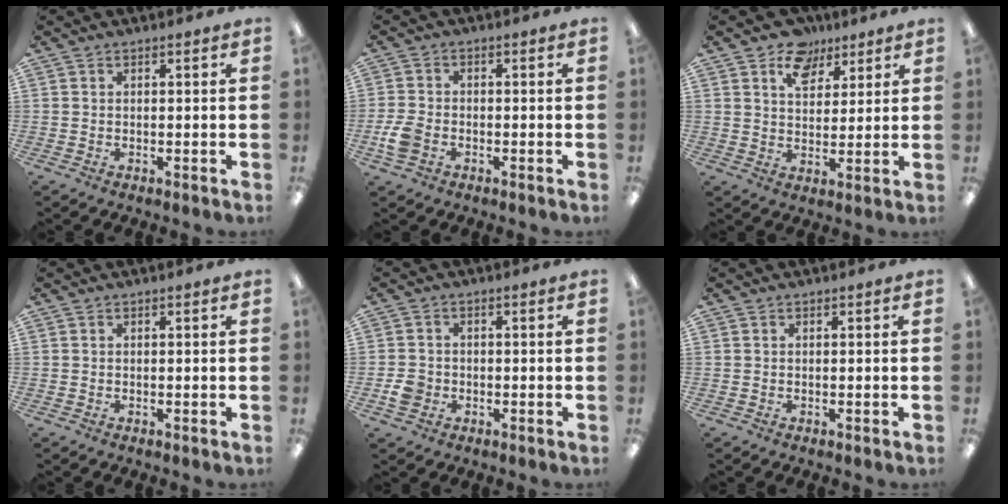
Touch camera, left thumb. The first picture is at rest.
{"total": 5.1, "force": [-2.0, 3.4, 3.2], "torque": [-0.068, 0.008, -0.038]}
{"total": 8.9, "force": [5.7, 5.9, 3.6], "torque": [-0.052, -0.023, 0.102]}
{"total": 0.0}
{"total": 3.6, "force": [-1.1, 3.0, 1.5], "torque": [-0.015, 0.003, -0.021]}
{"total": 0.0}